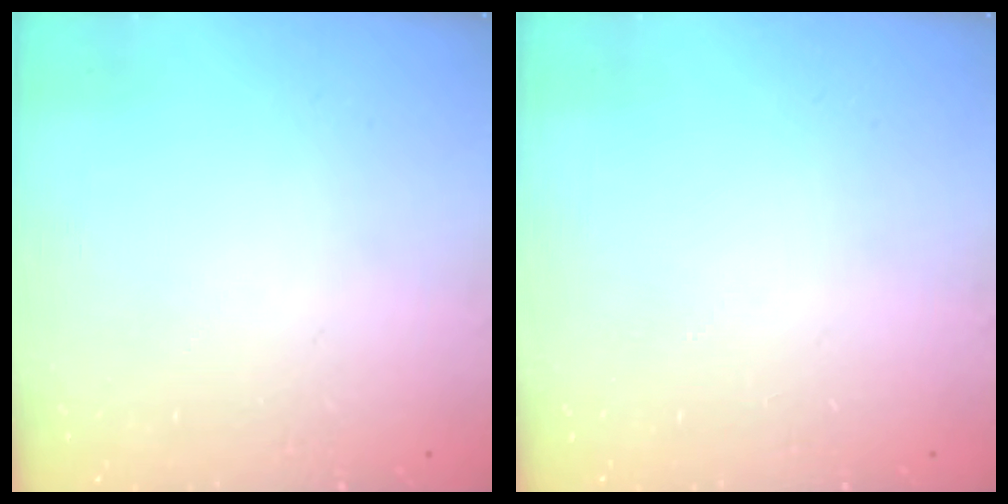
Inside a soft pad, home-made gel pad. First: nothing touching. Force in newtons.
{"total": 0.0}